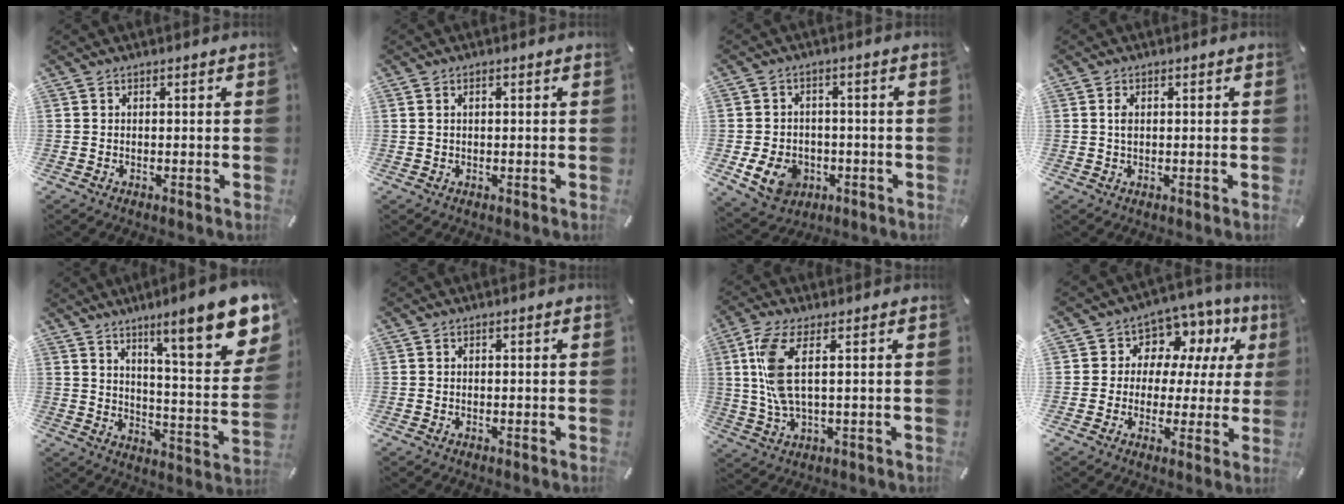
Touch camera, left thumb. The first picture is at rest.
{"total": 1.2, "force": [0.3, 0.7, 0.9], "torque": [-0.019, 0.005, 0.005]}
{"total": 9.4, "force": [-3.1, 7.6, 4.6], "torque": [-0.098, 0.014, -0.058]}
{"total": 1.8, "force": [0.4, 0.9, 1.4], "torque": [-0.031, 0.004, 0.005]}
{"total": 18.2, "force": [11.9, 4.4, 13.1], "torque": [-0.181, -0.092, 0.184]}
{"total": 0.0}
{"total": 9.8, "force": [2.2, 3.0, 9.1], "torque": [-0.209, -0.017, 0.033]}
{"total": 8.6, "force": [4.0, 7.3, 1.9], "torque": [-0.043, -0.039, 0.076]}